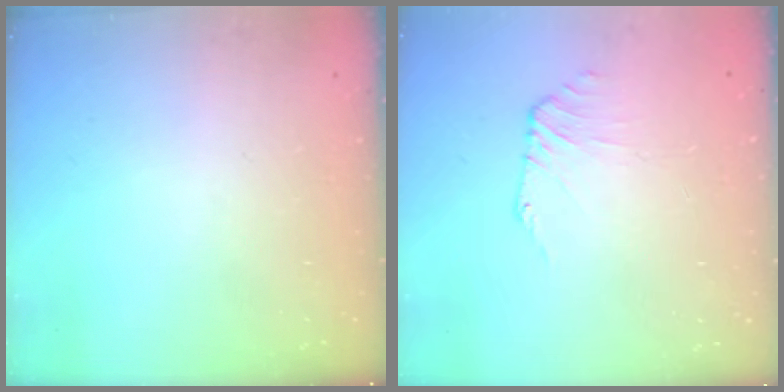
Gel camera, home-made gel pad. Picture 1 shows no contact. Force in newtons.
{"total": 0.0}